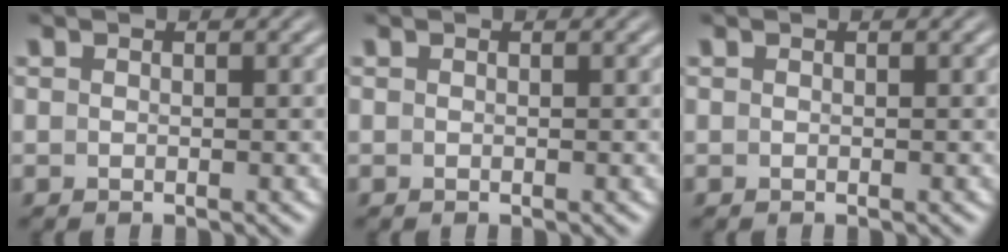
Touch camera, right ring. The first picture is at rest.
{"total": 0.0}
{"total": 0.0}